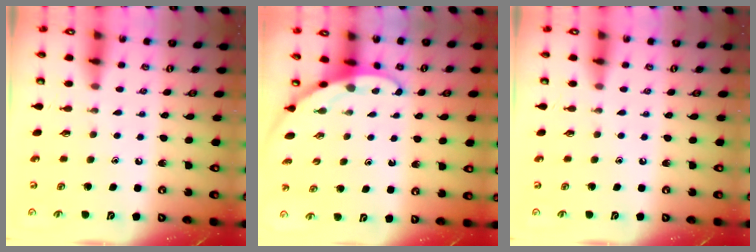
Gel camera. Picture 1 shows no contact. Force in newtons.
{"total": 3.4, "press": 3.4, "slide": 0.2}
{"total": 0.0}